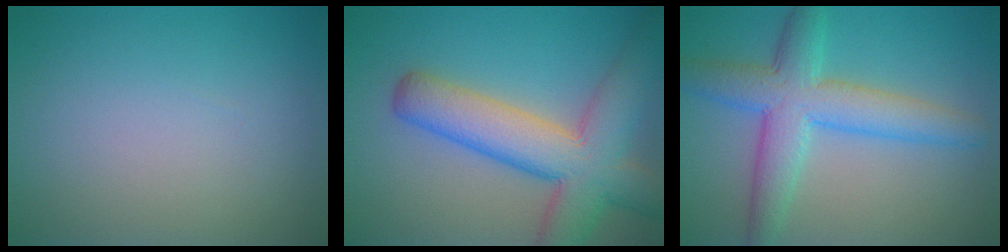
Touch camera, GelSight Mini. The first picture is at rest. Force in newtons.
{"total": 9.0, "press": 9.0, "slide": 0.4}
{"total": 6.5, "press": 6.5, "slide": 0.1}